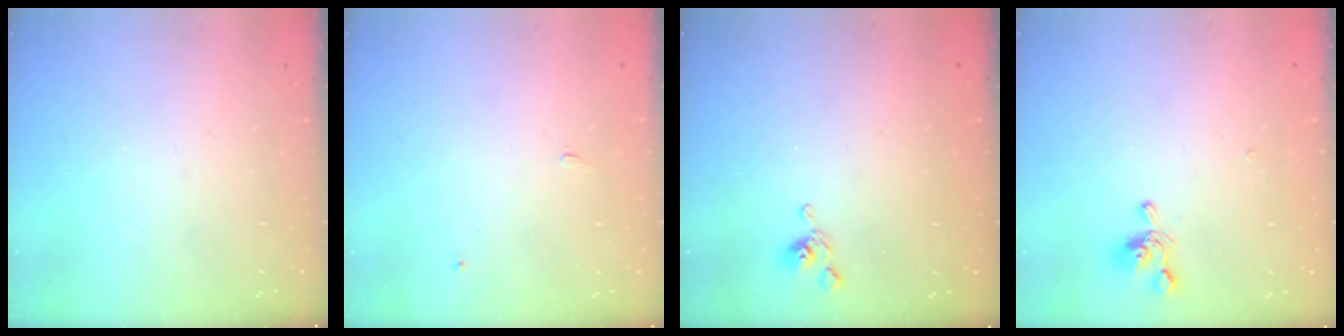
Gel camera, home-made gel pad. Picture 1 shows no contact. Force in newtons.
{"total": 0.0}
{"total": 6.3, "press": 6.3, "slide": 0.2}
{"total": 0.7, "press": 0.4, "slide": 0.6}